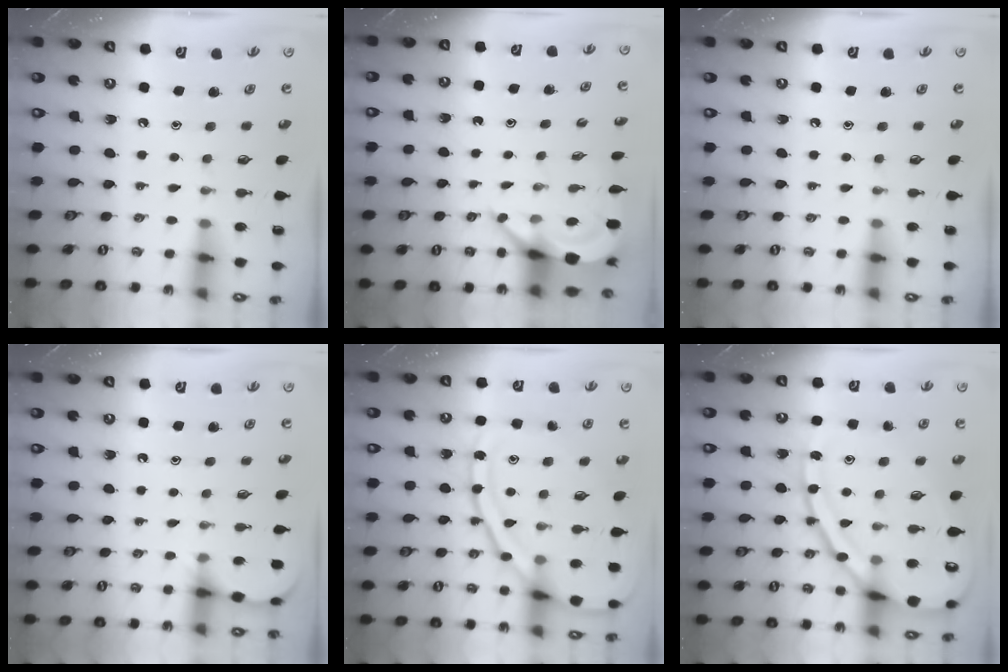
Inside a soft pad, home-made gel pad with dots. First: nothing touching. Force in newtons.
{"total": 6.0, "press": 6.0, "slide": 0.7}
{"total": 0.0}
{"total": 4.8, "press": 4.7, "slide": 0.4}
{"total": 16.2, "press": 16.2, "slide": 1.4}
{"total": 19.1, "press": 19.0, "slide": 1.7}